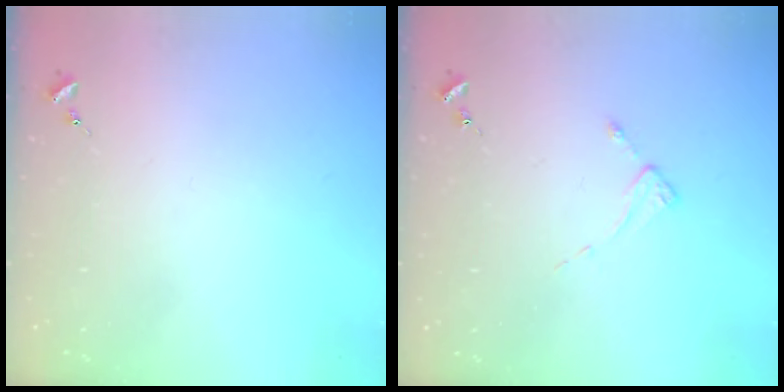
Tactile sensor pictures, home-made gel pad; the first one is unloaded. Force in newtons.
{"total": 2.6, "press": 2.6, "slide": 0.2}